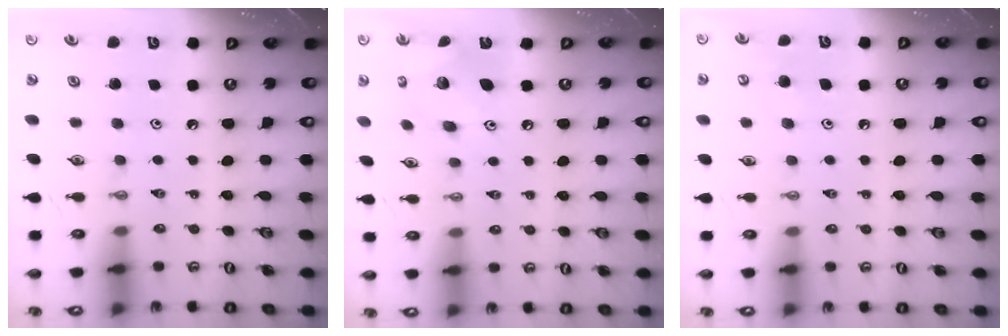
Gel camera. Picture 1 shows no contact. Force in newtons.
{"total": 12.3, "press": 12.3, "slide": 1.2}
{"total": 6.9, "press": 6.8, "slide": 0.6}